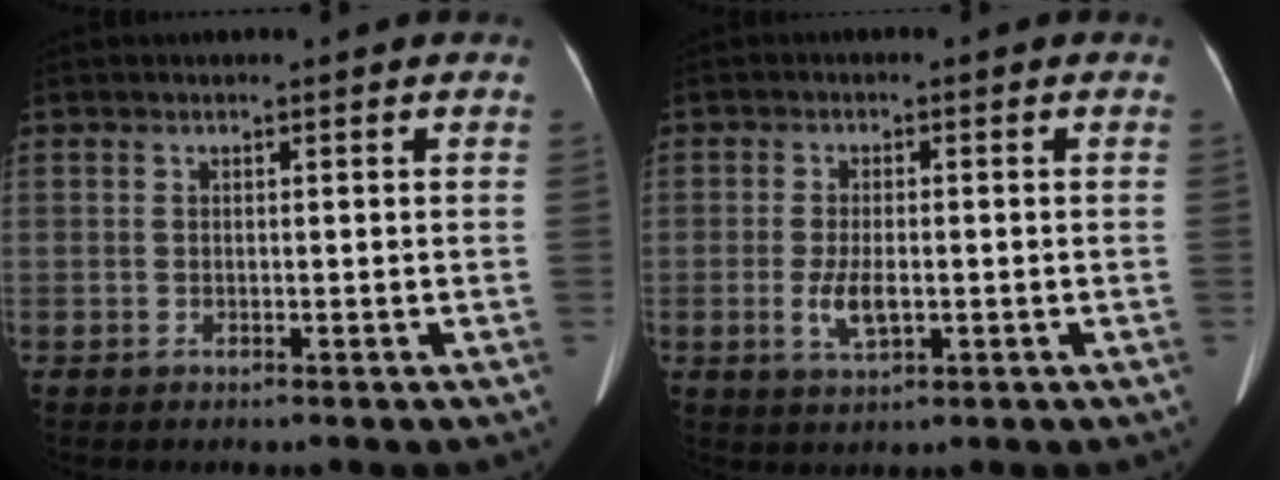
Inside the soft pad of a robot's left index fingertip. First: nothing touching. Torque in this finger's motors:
{"motor_torque": [0.05, 0.00, 0.09, 0.03]}